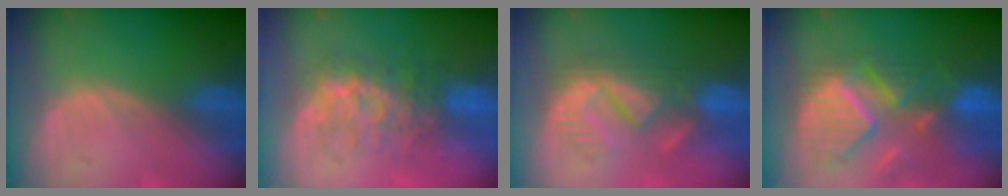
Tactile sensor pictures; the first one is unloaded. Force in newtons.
{"total": 8.1, "press": 7.9, "slide": 1.8}
{"total": 8.7, "press": 8.5, "slide": 1.6}
{"total": 11.1, "press": 10.0, "slide": 4.9}